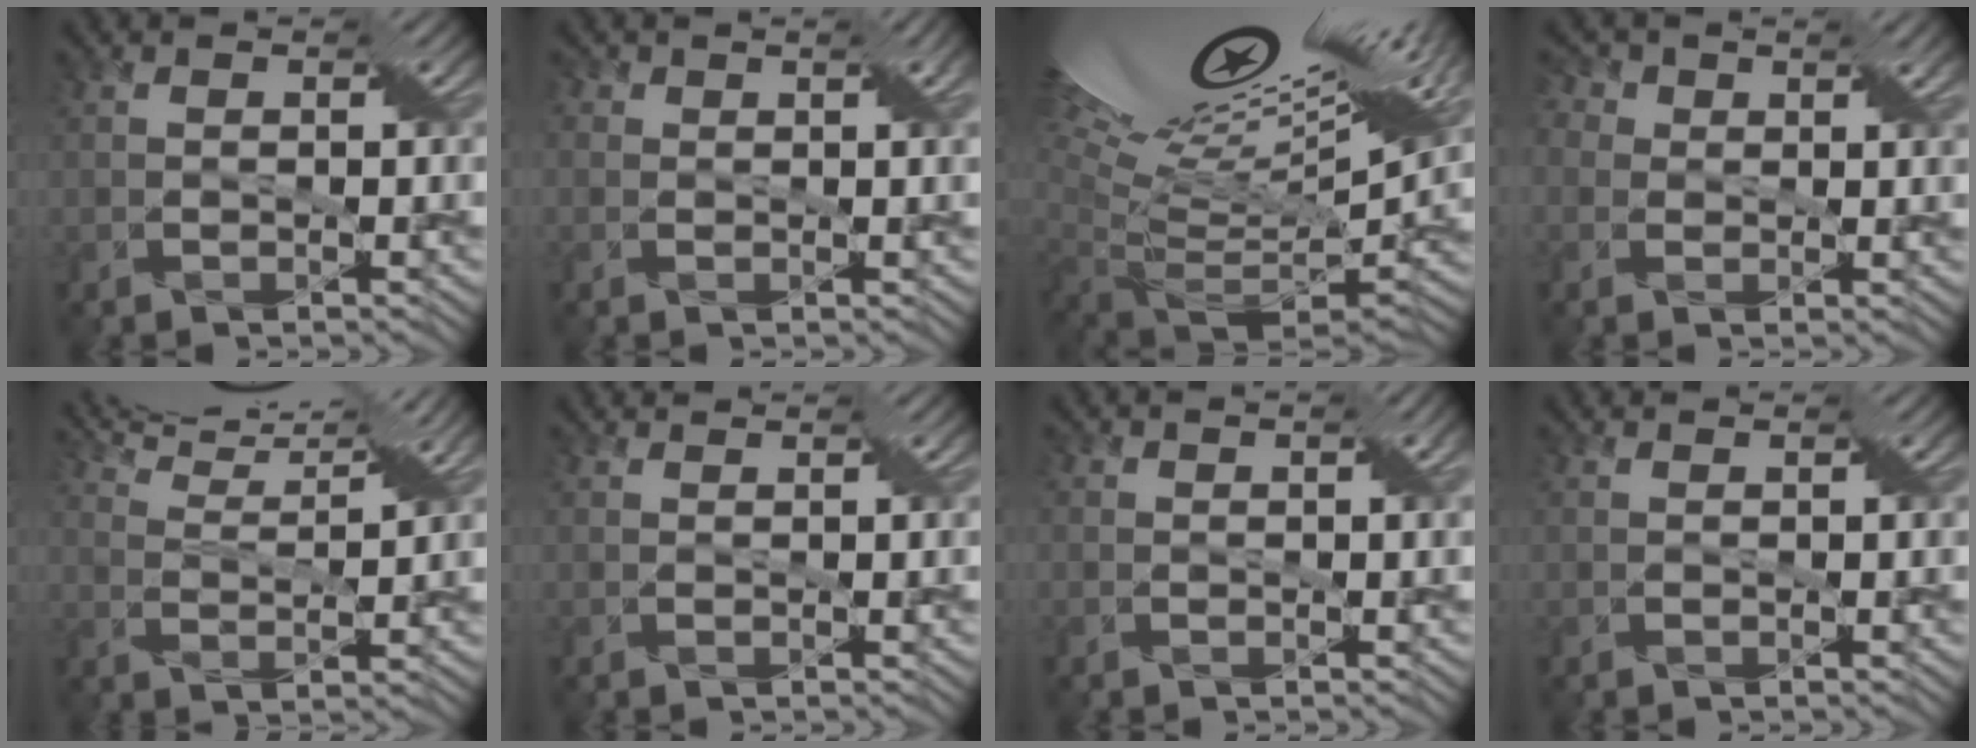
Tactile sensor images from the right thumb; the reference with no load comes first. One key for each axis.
{"total": 1.9, "fx": 0.9, "fy": 1.2, "fz": 1.1, "tx": -0.013, "ty": 0.014, "tz": -0.007}
{"total": 18.1, "fx": 10.0, "fy": 3.9, "fz": 14.5, "tx": -0.266, "ty": 0.047, "tz": 0.160}
{"total": 4.9, "fx": 2.3, "fy": 3.6, "fz": 2.4, "tx": -0.062, "ty": 0.022, "tz": 0.008}
{"total": 9.2, "fx": 8.5, "fy": 0.1, "fz": 3.5, "tx": -0.097, "ty": 0.006, "tz": 0.140}
{"total": 1.2, "fx": 1.2, "fy": -0.2, "fz": 0.2, "tx": -0.011, "ty": 0.002, "tz": 0.014}
{"total": 0.6, "fx": 0.3, "fy": 0.3, "fz": 0.5, "tx": -0.006, "ty": 0.003, "tz": 0.001}
{"total": 0.6, "fx": 0.6, "fy": -0.1, "fz": 0.1, "tx": -0.008, "ty": -0.001, "tz": 0.007}